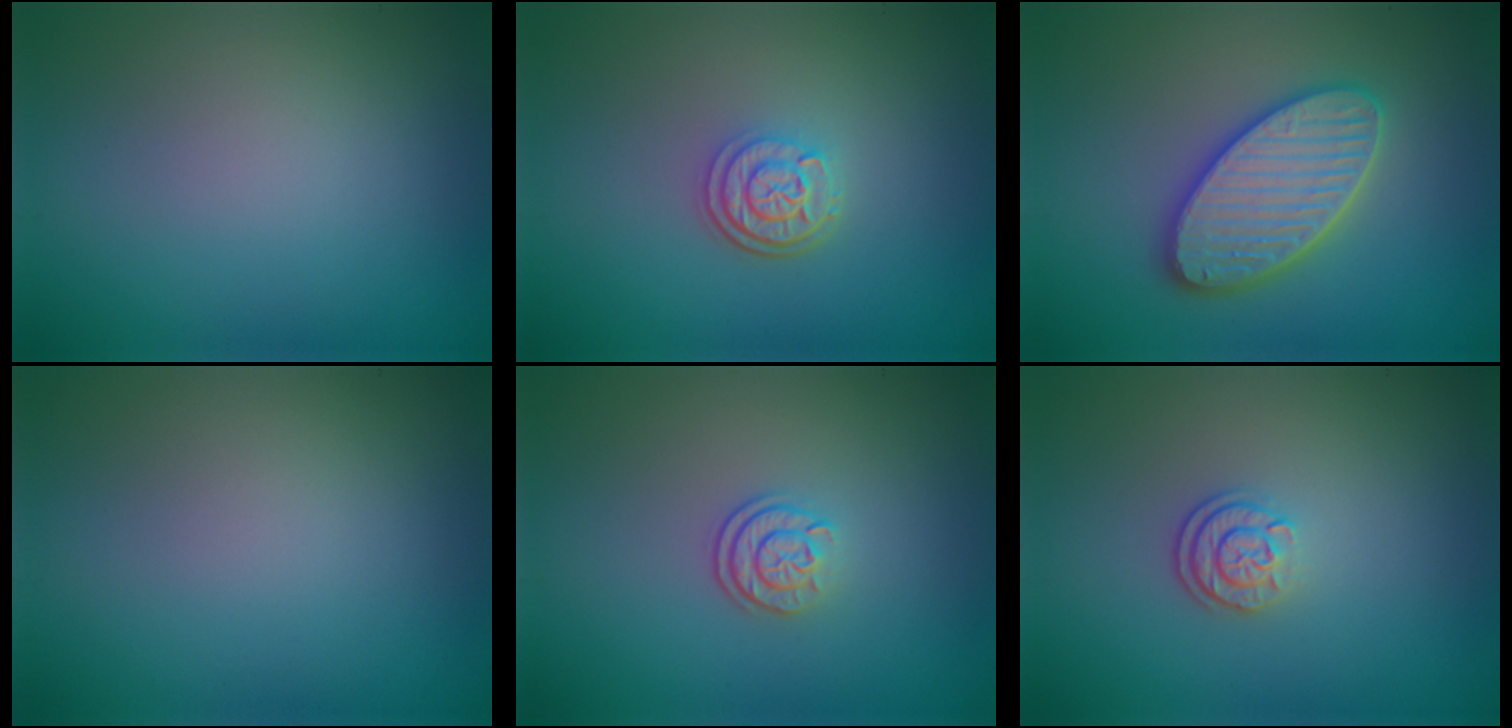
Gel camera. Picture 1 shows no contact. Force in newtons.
{"total": 3.1, "press": 2.5, "slide": 1.8}
{"total": 5.8, "press": 5.7, "slide": 0.6}
{"total": 0.0}
{"total": 2.3, "press": 1.7, "slide": 1.5}
{"total": 2.2, "press": 1.8, "slide": 1.3}